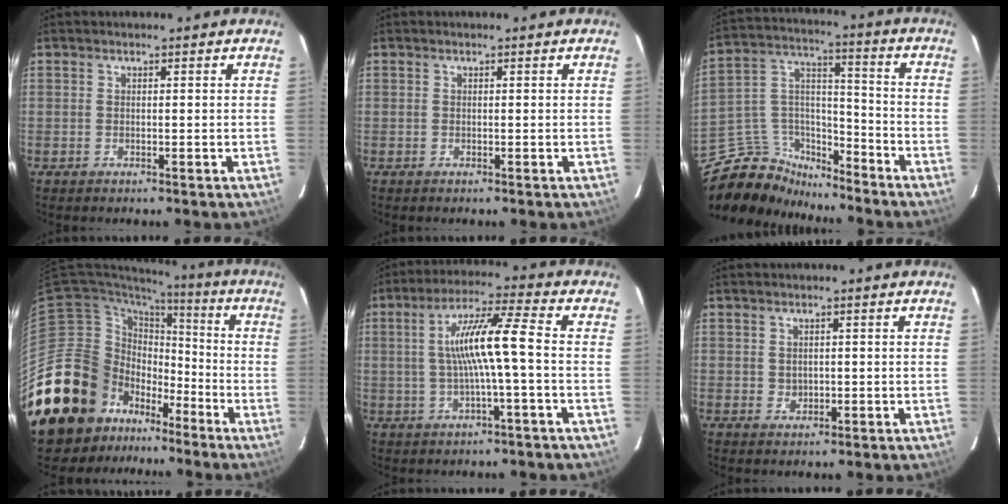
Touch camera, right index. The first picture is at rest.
{"total": 0.0}
{"total": 13.8, "force": [-11.5, 6.8, 3.3], "torque": [-0.095, 0.064, -0.207]}
{"total": 21.4, "force": [-12.5, 15.6, 7.7], "torque": [-0.195, 0.041, -0.199]}
{"total": 9.8, "force": [-0.6, -0.1, 9.8], "torque": [-0.184, 0.013, -0.005]}
{"total": 1.7, "force": [0.3, 1.6, 0.6], "torque": [-0.008, 0.003, 0.009]}